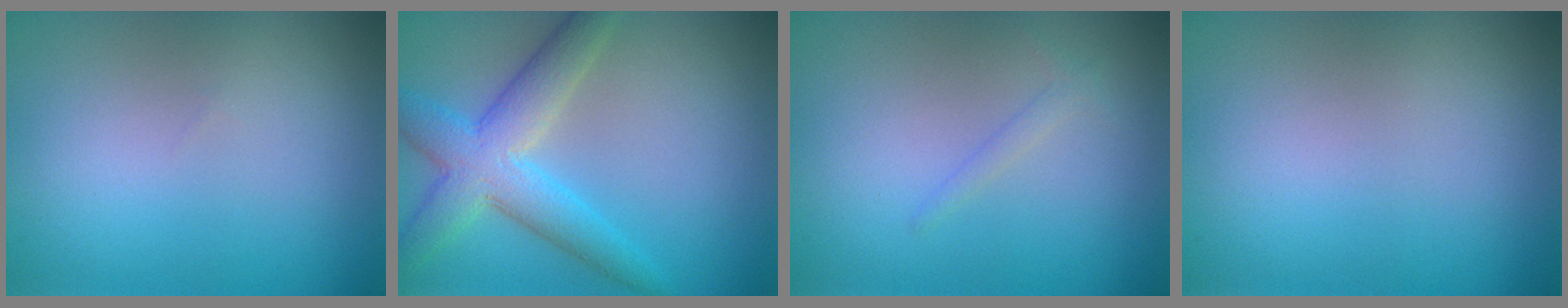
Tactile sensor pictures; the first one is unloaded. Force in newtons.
{"total": 5.6, "press": 5.6, "slide": 0.3}
{"total": 0.9, "press": 0.9, "slide": 0.0}
{"total": 0.0}